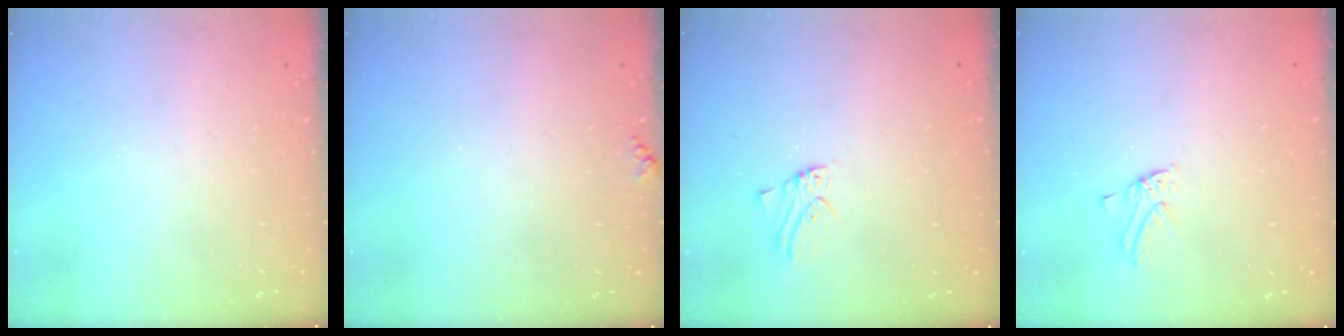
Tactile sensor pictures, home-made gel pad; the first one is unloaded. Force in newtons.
{"total": 4.5, "press": 4.5, "slide": 0.4}
{"total": 0.0}
{"total": 1.4, "press": 1.4, "slide": 0.1}